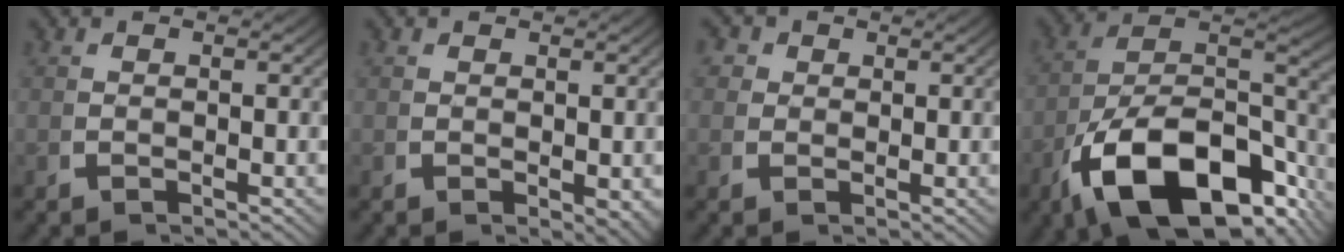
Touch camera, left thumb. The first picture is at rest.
{"total": 1.3, "force": [0.2, 0.7, 1.0], "torque": [-0.010, -0.009, 0.009]}
{"total": 2.7, "force": [0.9, 2.3, 1.0], "torque": [-0.022, -0.004, 0.013]}
{"total": 17.2, "force": [-4.5, 10.6, 12.8], "torque": [-0.245, -0.061, -0.041]}